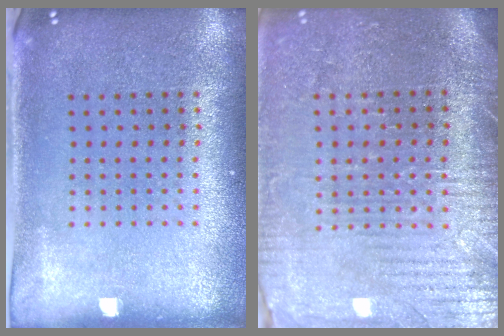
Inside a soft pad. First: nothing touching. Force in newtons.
{"total": 3.6, "press": 3.4, "slide": 1.2}